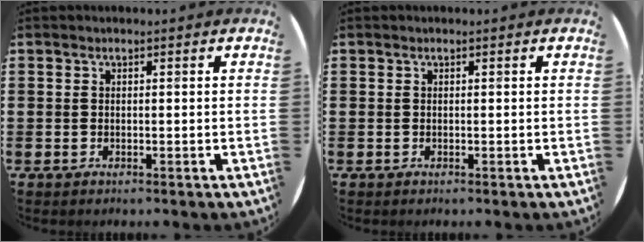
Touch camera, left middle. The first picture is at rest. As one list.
[{"total": 0.0}]